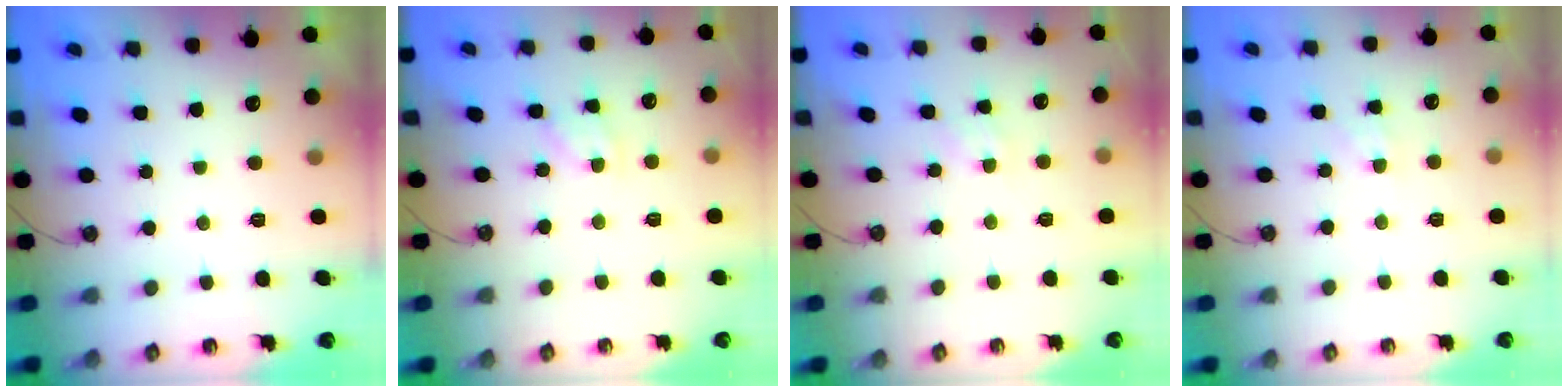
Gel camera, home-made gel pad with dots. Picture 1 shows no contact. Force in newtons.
{"total": 2.6, "press": 2.6, "slide": 0.4}
{"total": 0.9, "press": 0.9, "slide": 0.2}
{"total": 3.0, "press": 3.0, "slide": 0.4}